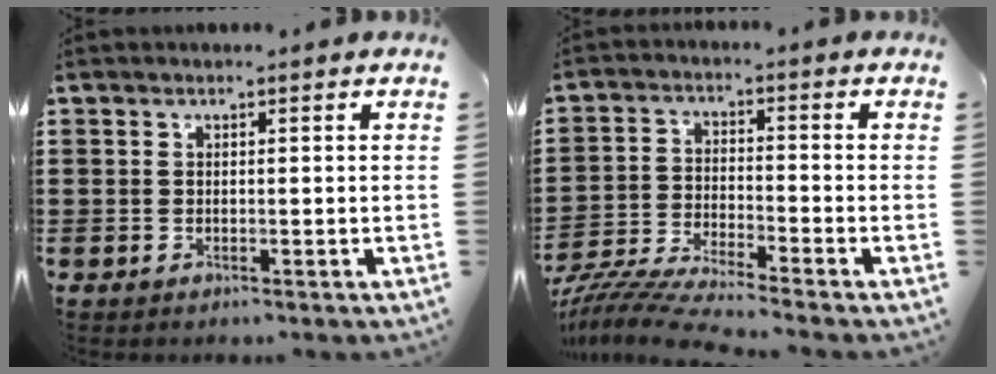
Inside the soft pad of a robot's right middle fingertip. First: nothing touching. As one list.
[{"total": 6.2, "force": [-5.9, -0.5, 1.6], "torque": [-0.050, -0.019, -0.123]}]